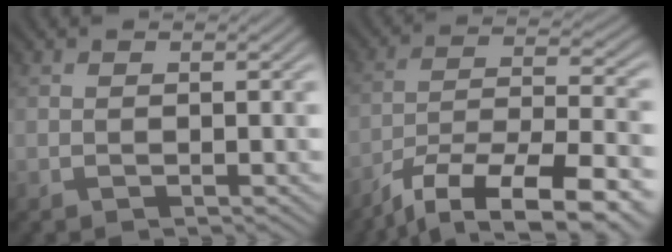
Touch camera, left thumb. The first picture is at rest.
{"total": 14.6, "force": [-10.1, 4.7, 9.5], "torque": [-0.163, -0.026, -0.151]}